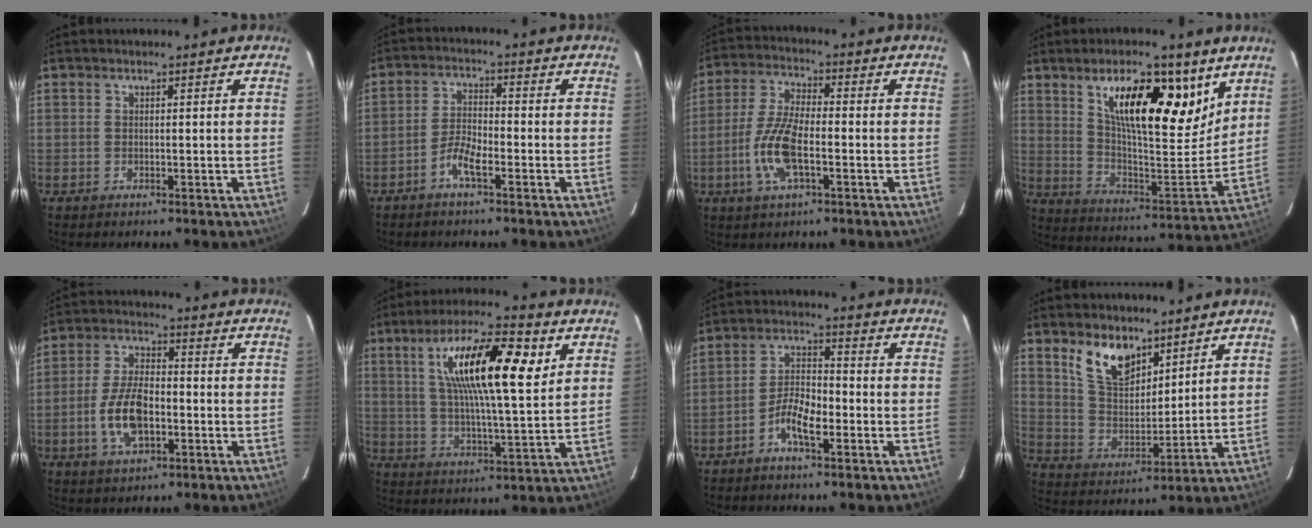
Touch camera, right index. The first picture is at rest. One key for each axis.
{"total": 4.1, "fx": -2.8, "fy": 0.9, "fz": 2.9, "tx": -0.070, "ty": 0.009, "tz": -0.056}
{"total": 9.9, "fx": -3.2, "fy": 3.5, "fz": 8.7, "tx": -0.186, "ty": 0.003, "tz": -0.066}
{"total": 19.8, "fx": 11.0, "fy": 7.0, "fz": 14.9, "tx": -0.229, "ty": 0.005, "tz": 0.189}
{"total": 9.8, "fx": -2.8, "fy": 4.8, "fz": 8.0, "tx": -0.165, "ty": 0.005, "tz": -0.049}
{"total": 18.0, "fx": 6.6, "fy": 4.3, "fz": 16.1, "tx": -0.280, "ty": 0.020, "tz": 0.108}
{"total": 6.1, "fx": -3.4, "fy": 2.1, "fz": 4.6, "tx": -0.101, "ty": 0.013, "tz": -0.065}
{"total": 10.6, "fx": 7.1, "fy": 5.4, "fz": 5.7, "tx": -0.109, "ty": 0.010, "tz": 0.143}